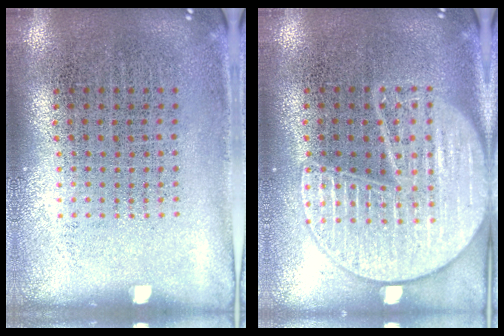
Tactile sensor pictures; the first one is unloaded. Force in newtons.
{"total": 3.0, "press": 3.0, "slide": 0.2}